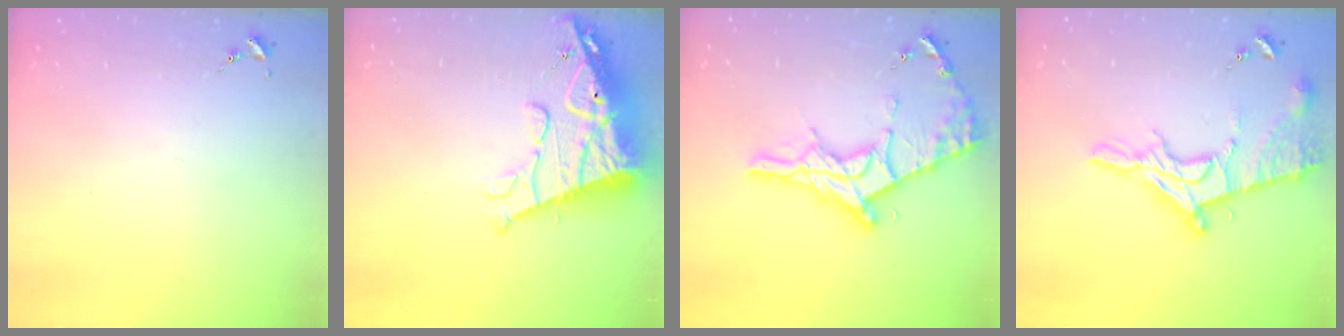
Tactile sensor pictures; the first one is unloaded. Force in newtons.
{"total": 18.3, "press": 18.2, "slide": 1.5}
{"total": 20.3, "press": 20.2, "slide": 1.5}
{"total": 17.2, "press": 17.1, "slide": 1.2}